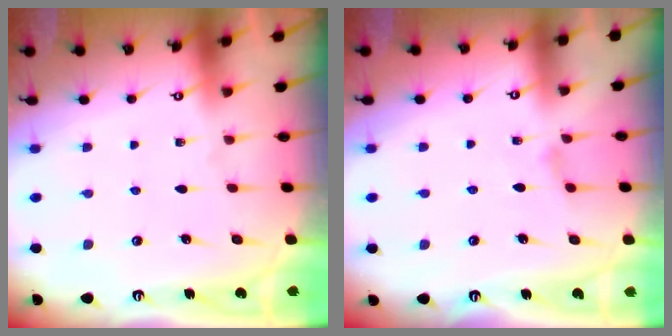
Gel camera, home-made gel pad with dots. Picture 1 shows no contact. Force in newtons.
{"total": 2.1, "press": 2.1, "slide": 0.4}